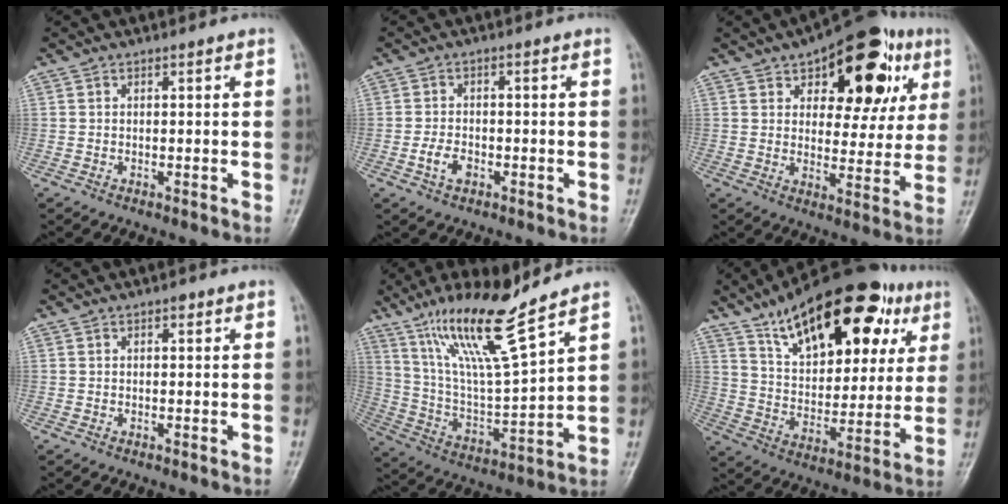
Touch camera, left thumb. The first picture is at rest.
{"total": 3.5, "force": [-1.5, 2.2, 2.3], "torque": [-0.042, 0.010, -0.027]}
{"total": 20.0, "force": [9.0, 10.3, 14.6], "torque": [-0.141, -0.008, 0.121]}
{"total": 0.9, "force": [0.4, 0.5, 0.6], "torque": [-0.003, 0.000, 0.003]}
{"total": 16.8, "force": [11.7, 1.9, 11.9], "torque": [-0.208, -0.061, 0.227]}
{"total": 26.9, "force": [14.2, 12.9, 18.9], "torque": [-0.250, -0.019, 0.224]}